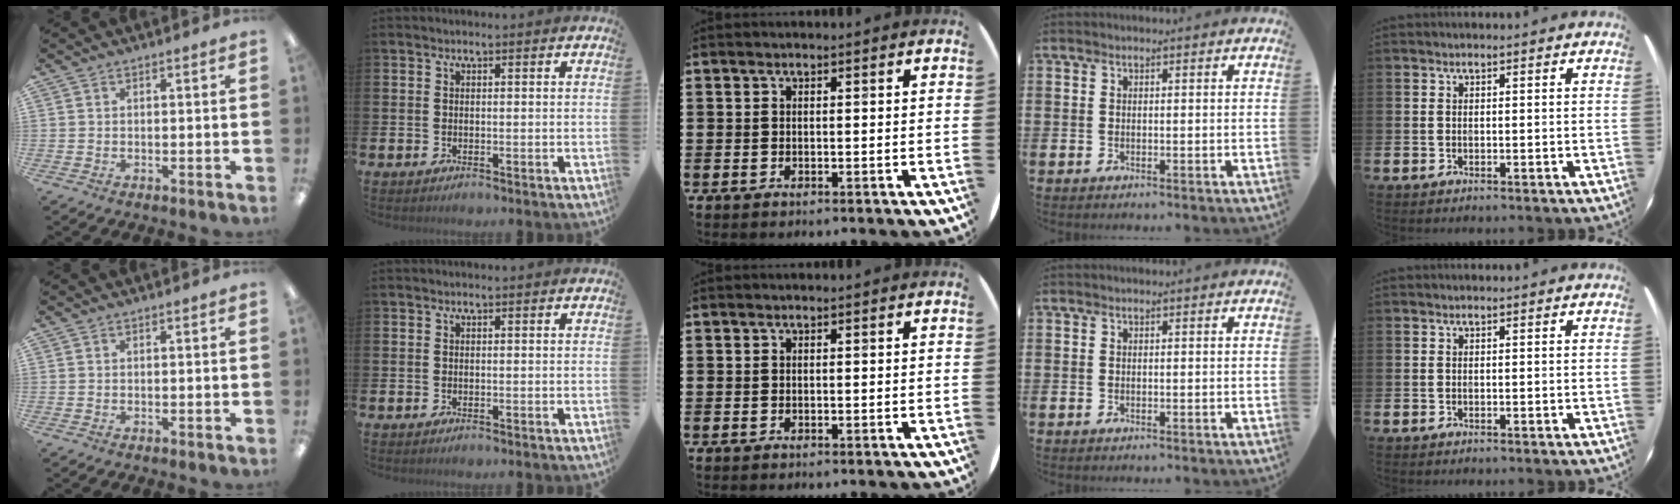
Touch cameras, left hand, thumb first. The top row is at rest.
{}